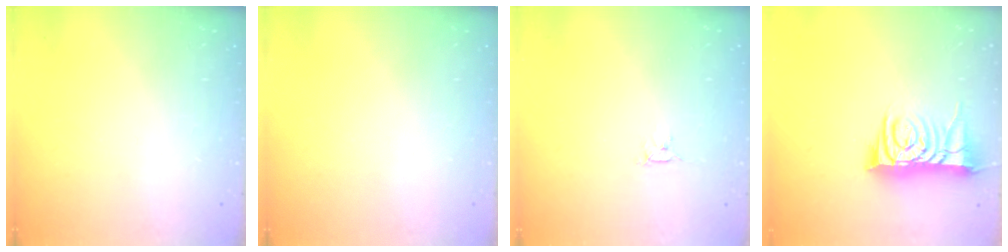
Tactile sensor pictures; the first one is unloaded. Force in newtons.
{"total": 0.0}
{"total": 2.8, "press": 2.8, "slide": 0.4}
{"total": 11.5, "press": 11.4, "slide": 1.0}